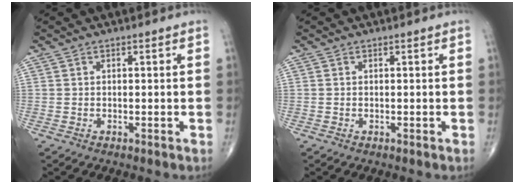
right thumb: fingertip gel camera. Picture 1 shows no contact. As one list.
[{"total": 0.0}]